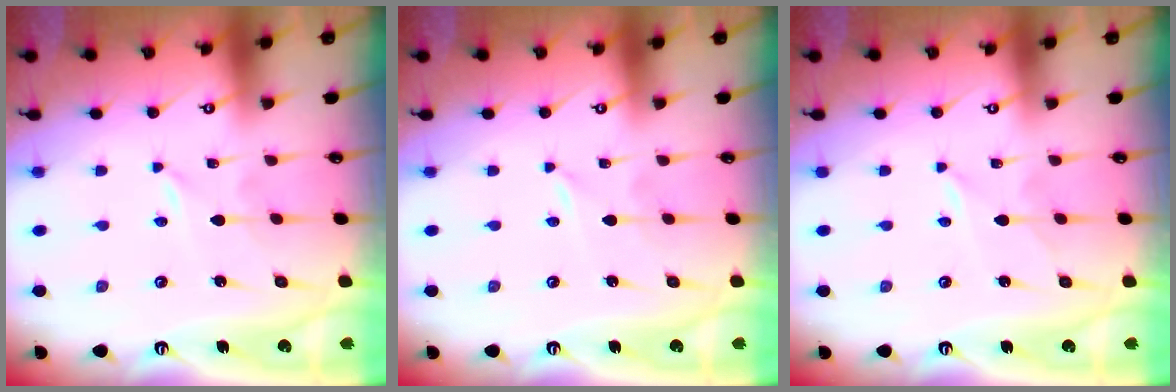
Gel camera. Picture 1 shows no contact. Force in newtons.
{"total": 0.0}
{"total": 1.7, "press": 1.7, "slide": 0.2}